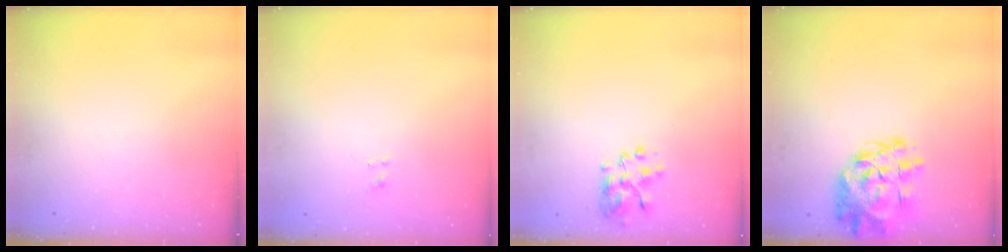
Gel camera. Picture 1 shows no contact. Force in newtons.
{"total": 1.0, "press": 0.6, "slide": 0.7}
{"total": 5.8, "press": 5.7, "slide": 0.7}
{"total": 12.8, "press": 12.2, "slide": 4.1}